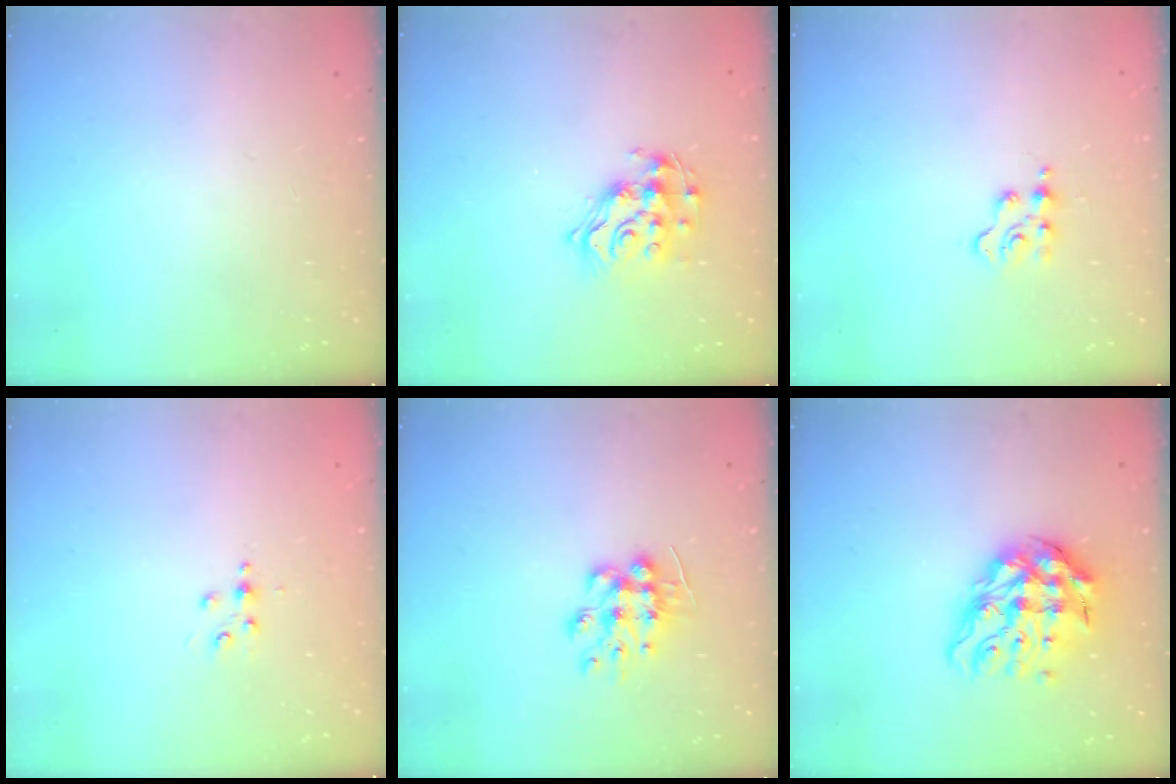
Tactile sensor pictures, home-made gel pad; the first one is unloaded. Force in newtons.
{"total": 12.6, "press": 12.6, "slide": 0.8}
{"total": 2.9, "press": 2.9, "slide": 0.5}
{"total": 3.2, "press": 3.2, "slide": 0.5}
{"total": 9.3, "press": 9.3, "slide": 0.1}
{"total": 14.4, "press": 14.3, "slide": 1.8}